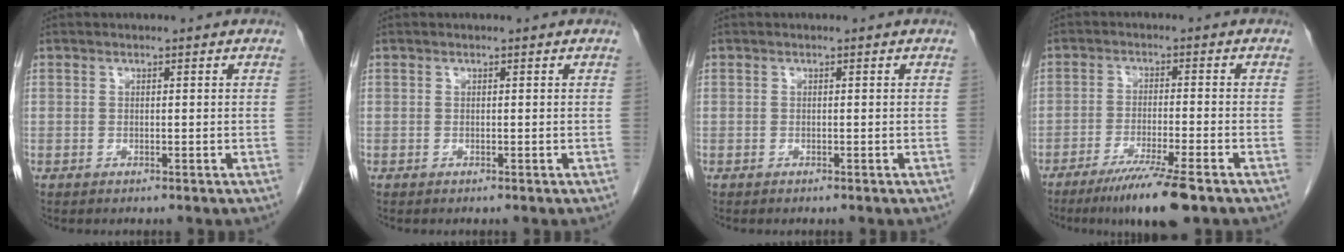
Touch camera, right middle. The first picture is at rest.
{"total": 0.0}
{"total": 0.0}
{"total": 8.9, "force": [-6.2, -0.2, 6.4], "torque": [-0.104, -0.023, -0.102]}